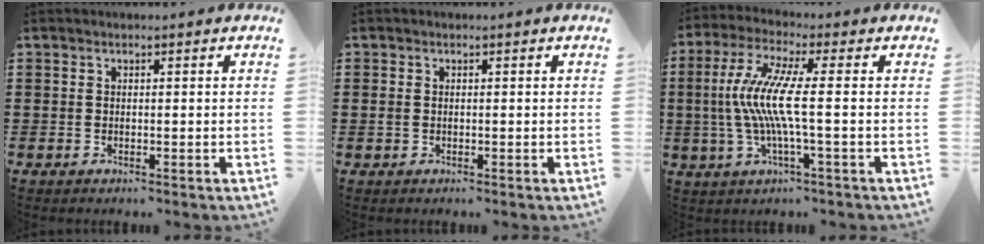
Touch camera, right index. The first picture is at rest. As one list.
[{"total": 1.0, "force": [0.0, 0.7, 0.6], "torque": [-0.014, 0.005, -0.002]}, {"total": 9.3, "force": [-0.8, 0.4, 9.3], "torque": [-0.208, -0.020, -0.028]}]